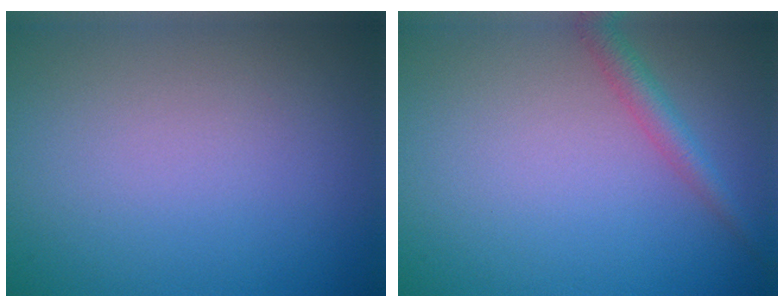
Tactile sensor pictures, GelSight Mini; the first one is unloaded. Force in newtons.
{"total": 2.1, "press": 2.1, "slide": 0.0}